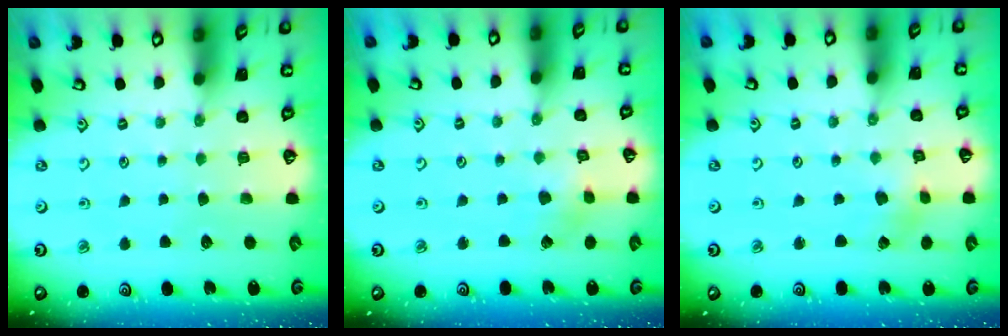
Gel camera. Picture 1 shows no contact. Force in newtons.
{"total": 2.9, "press": 2.9, "slide": 0.2}
{"total": 1.8, "press": 1.7, "slide": 0.3}